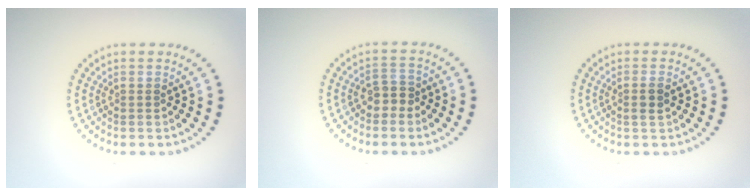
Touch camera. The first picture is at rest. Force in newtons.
{"total": 1.9, "press": 1.7, "slide": 0.8}
{"total": 1.3, "press": 1.2, "slide": 0.5}